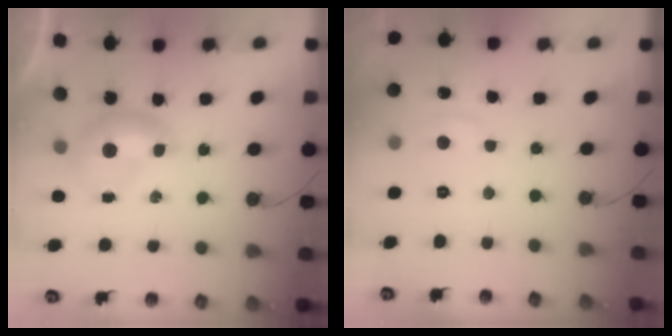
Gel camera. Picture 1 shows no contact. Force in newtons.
{"total": 0.9, "press": 0.2, "slide": 0.9}